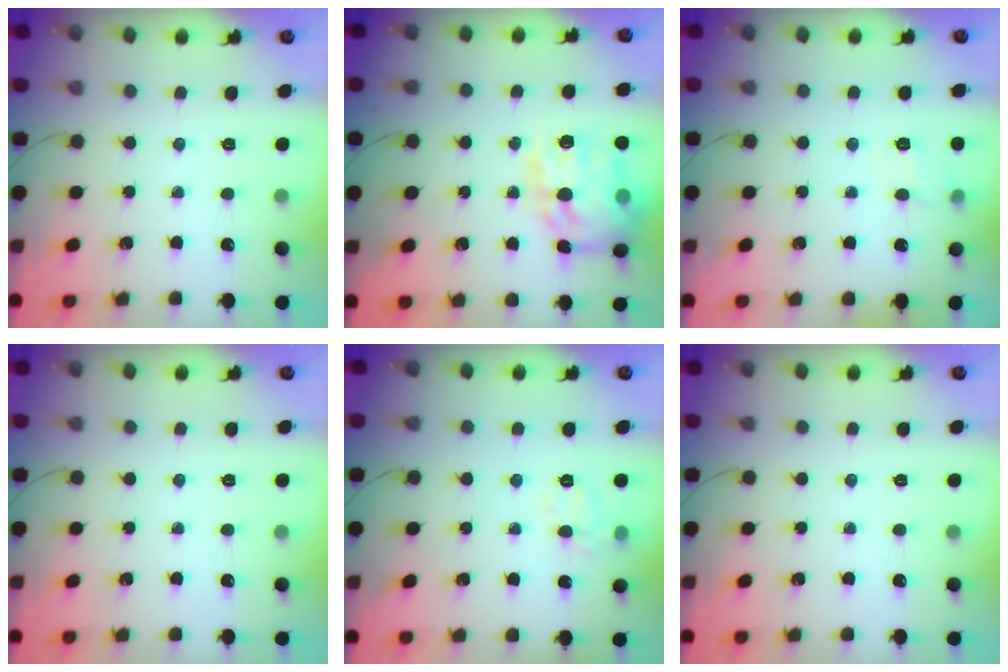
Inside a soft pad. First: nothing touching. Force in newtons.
{"total": 19.3, "press": 19.2, "slide": 1.8}
{"total": 4.9, "press": 4.5, "slide": 1.7}
{"total": 0.0}
{"total": 8.6, "press": 8.6, "slide": 1.2}
{"total": 0.0}